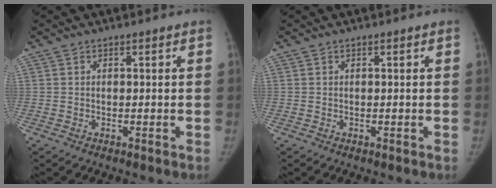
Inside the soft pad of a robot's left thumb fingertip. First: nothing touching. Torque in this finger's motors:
{"motor_torque": [0.00, 0.00, 0.09, -0.06, 0.00]}